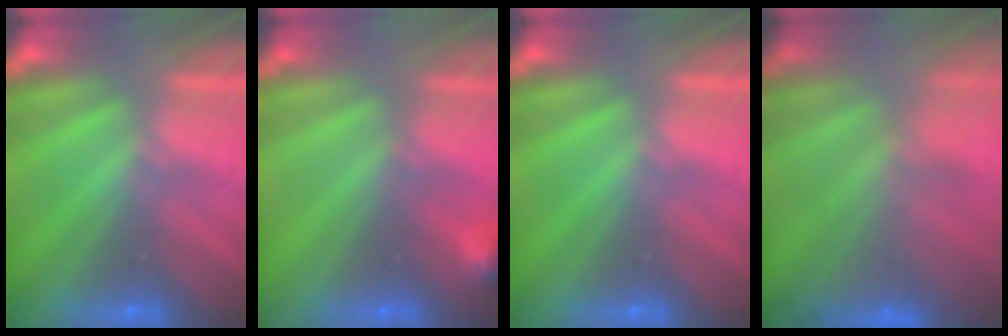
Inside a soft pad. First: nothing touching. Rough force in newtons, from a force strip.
{"total": 2.9}
{"total": 0.0}
{"total": 11.1}